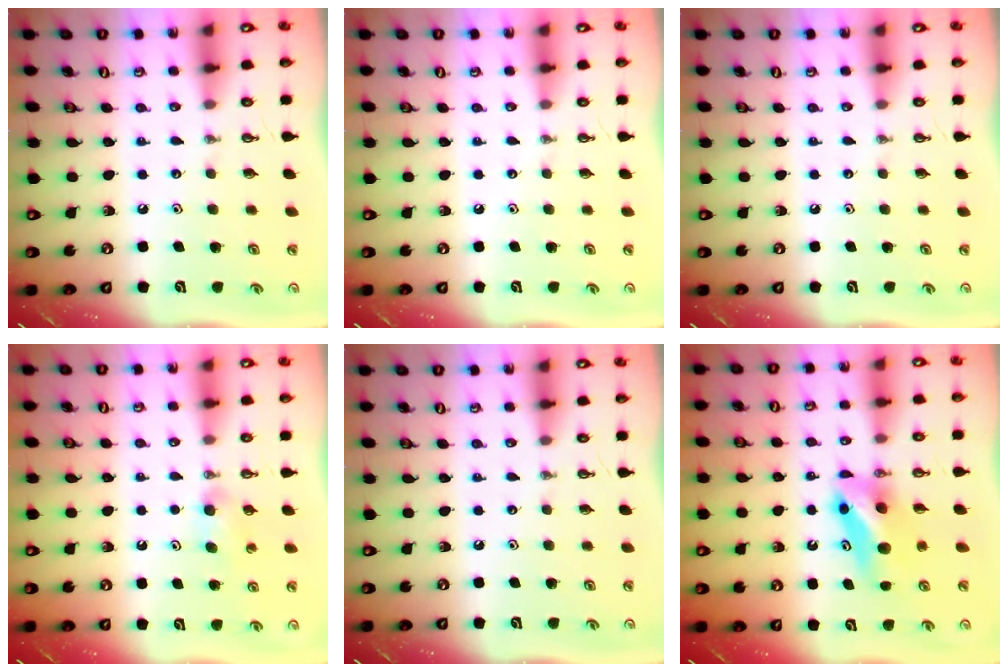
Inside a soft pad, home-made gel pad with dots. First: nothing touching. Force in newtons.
{"total": 0.0}
{"total": 0.0}
{"total": 7.9, "press": 2.0, "slide": 7.7}
{"total": 0.0}
{"total": 7.1, "press": 7.0, "slide": 1.5}